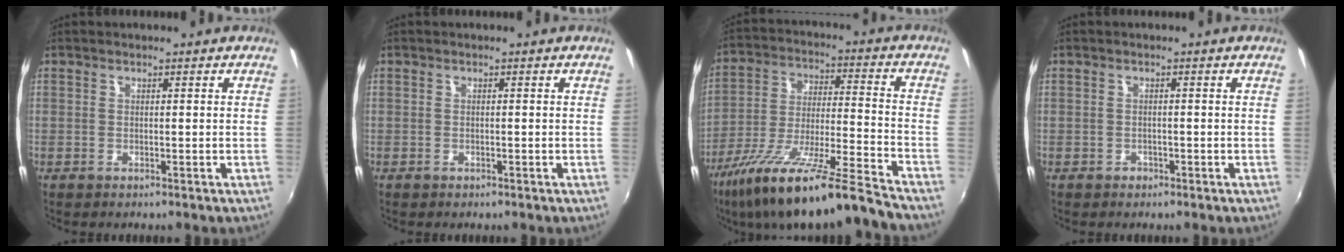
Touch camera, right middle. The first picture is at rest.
{"total": 0.8, "force": [-0.5, 0.5, 0.1], "torque": [-0.005, -0.003, -0.009]}
{"total": 20.8, "force": [-16.6, 0.6, 12.5], "torque": [-0.228, -0.045, -0.282]}
{"total": 1.4, "force": [-0.8, 1.1, 0.1], "torque": [-0.004, -0.001, -0.012]}